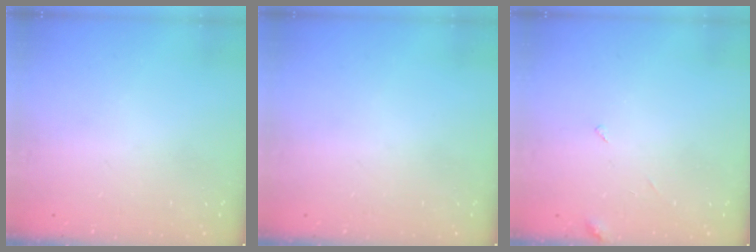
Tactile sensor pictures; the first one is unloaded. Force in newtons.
{"total": 0.0}
{"total": 3.4, "press": 3.4, "slide": 0.3}